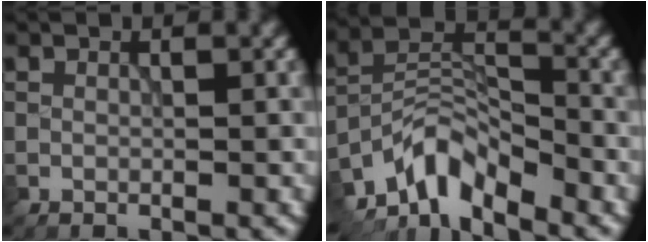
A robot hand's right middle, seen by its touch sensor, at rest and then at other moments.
{"total": 6.5, "force": [-5.3, 2.3, 3.0], "torque": [-0.045, 0.000, -0.113]}